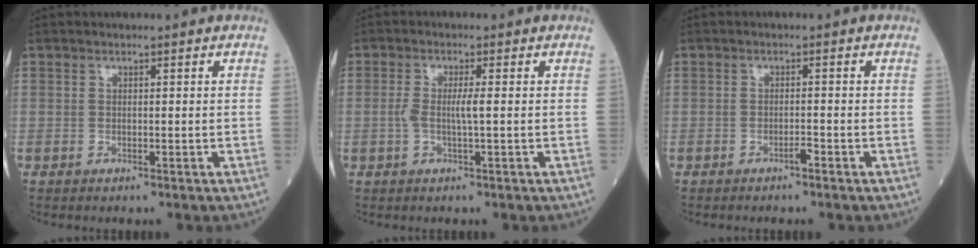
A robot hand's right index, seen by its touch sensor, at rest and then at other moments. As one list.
[{"total": 2.9, "force": [-0.1, 0.0, 2.9], "torque": [-0.061, -0.002, -0.004]}, {"total": 1.0, "force": [-0.8, 0.1, 0.6], "torque": [-0.010, 0.002, -0.014]}]